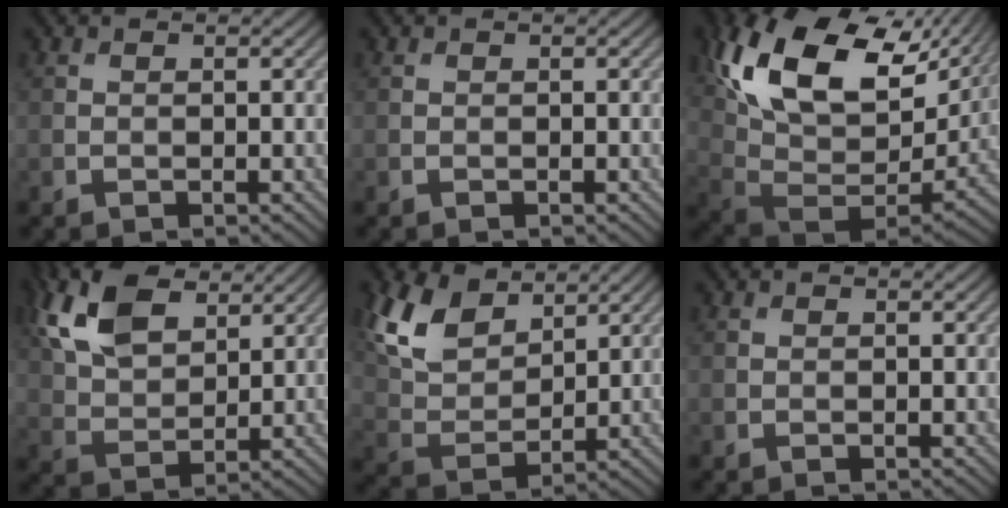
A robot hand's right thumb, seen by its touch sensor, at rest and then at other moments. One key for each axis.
{"total": 0.0}
{"total": 20.5, "fx": 8.7, "fy": 12.0, "fz": 14.1, "tx": -0.280, "ty": 0.004, "tz": 0.175}
{"total": 11.1, "fx": 5.6, "fy": 6.1, "fz": 7.4, "tx": -0.196, "ty": 0.020, "tz": 0.113}
{"total": 10.0, "fx": 6.0, "fy": 5.4, "fz": 5.9, "tx": -0.153, "ty": 0.011, "tz": 0.119}
{"total": 0.0}